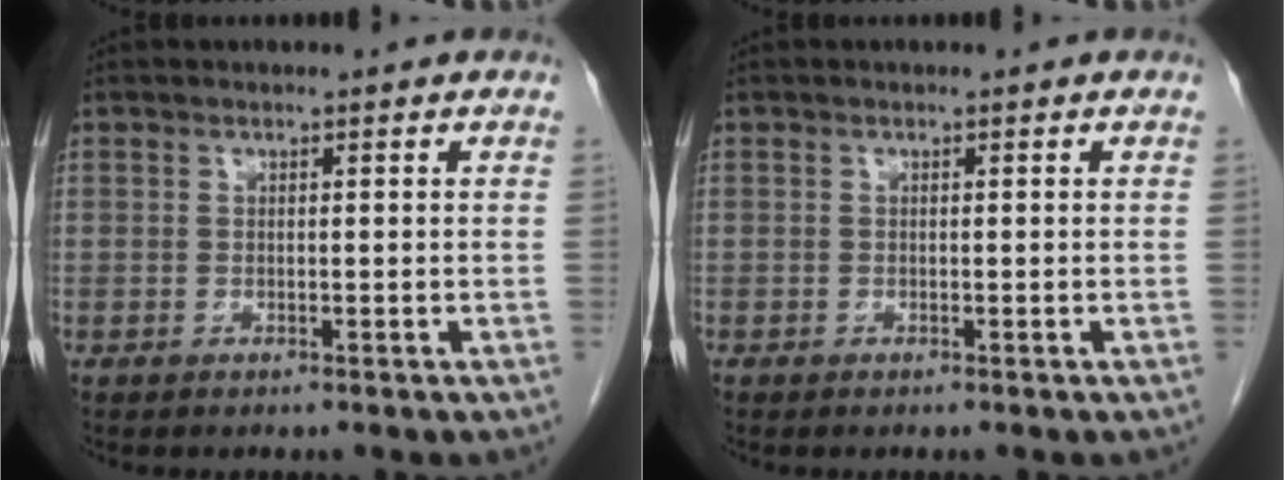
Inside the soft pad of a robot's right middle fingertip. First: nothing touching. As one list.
[{"total": 0.0}]